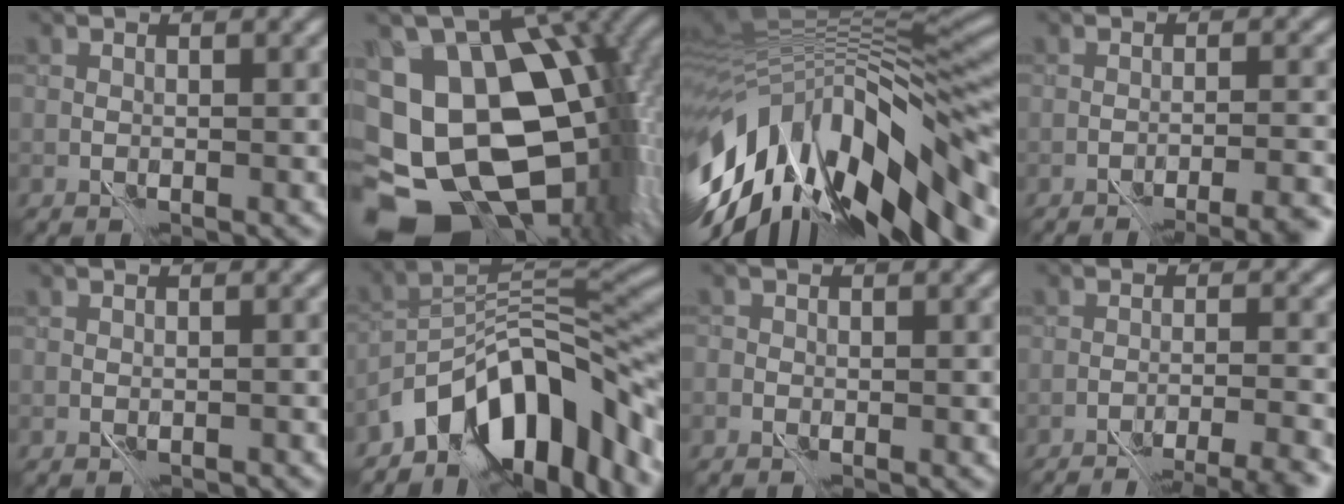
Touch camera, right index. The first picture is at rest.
{"total": 19.3, "force": [-2.9, 13.0, 13.9], "torque": [-0.226, -0.039, -0.009]}
{"total": 15.7, "force": [-5.9, 6.5, 13.1], "torque": [-0.226, -0.007, -0.102]}
{"total": 6.2, "force": [-5.6, 0.7, 2.5], "torque": [-0.029, 0.005, -0.061]}
{"total": 1.0, "force": [-0.8, 0.3, 0.5], "torque": [-0.005, -0.002, -0.011]}
{"total": 12.0, "force": [-7.6, 4.6, 8.0], "torque": [-0.112, 0.013, -0.147]}
{"total": 1.1, "force": [-0.5, 0.9, 0.3], "torque": [-0.001, -0.005, -0.011]}
{"total": 8.7, "force": [-8.0, 1.2, 3.3], "torque": [-0.035, 0.002, -0.095]}